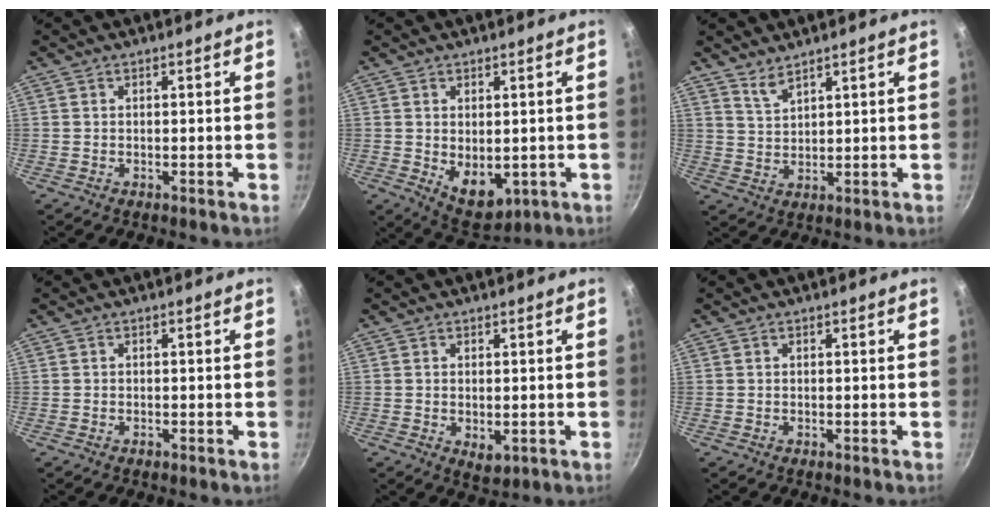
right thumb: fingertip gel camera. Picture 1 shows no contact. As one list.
[{"total": 7.8, "force": [-0.4, 5.1, 5.9], "torque": [-0.072, -0.017, 0.013]}, {"total": 3.4, "force": [2.9, 1.0, 1.5], "torque": [-0.030, -0.021, 0.062]}, {"total": 0.6, "force": [-0.3, 0.4, 0.2], "torque": [-0.003, 0.004, -0.006]}, {"total": 3.6, "force": [-0.4, 2.1, 2.8], "torque": [-0.042, -0.012, -0.003]}, {"total": 0.0}]